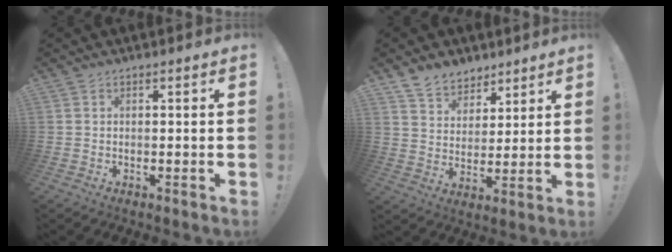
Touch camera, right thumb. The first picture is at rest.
{"total": 8.5, "force": [6.7, 5.1, 0.9], "torque": [-0.020, -0.052, 0.133]}